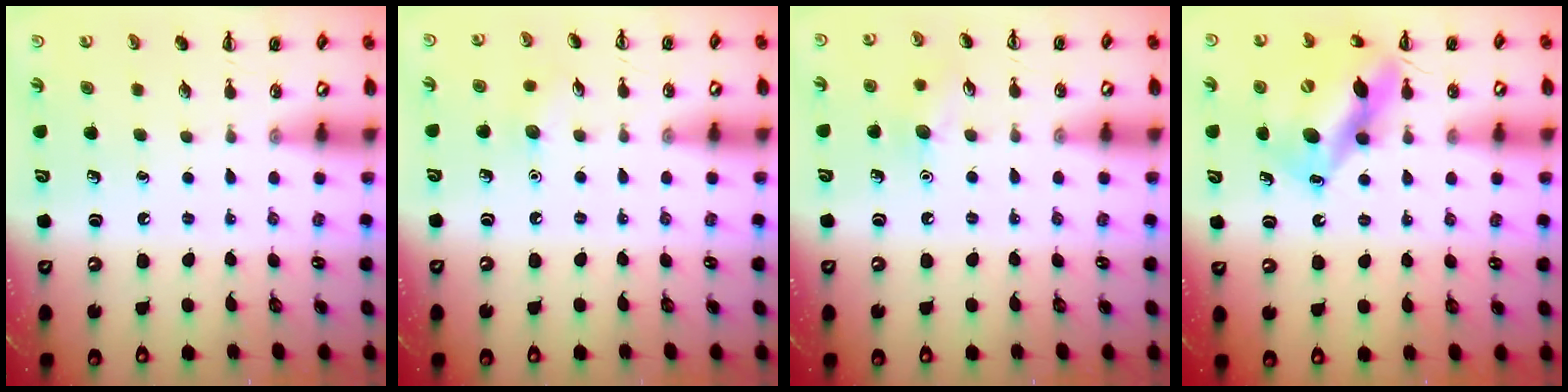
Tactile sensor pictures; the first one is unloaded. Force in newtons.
{"total": 5.4, "press": 5.2, "slide": 1.5}
{"total": 6.8, "press": 6.6, "slide": 1.7}
{"total": 14.0, "press": 13.5, "slide": 3.9}